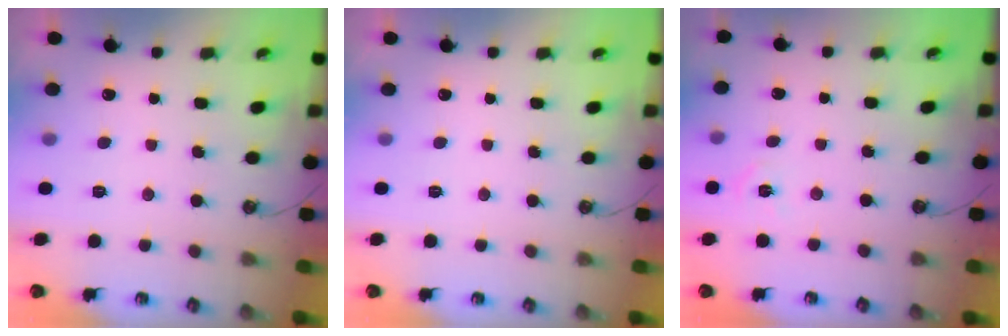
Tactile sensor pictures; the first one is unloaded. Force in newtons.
{"total": 0.0}
{"total": 3.2, "press": 3.2, "slide": 0.4}